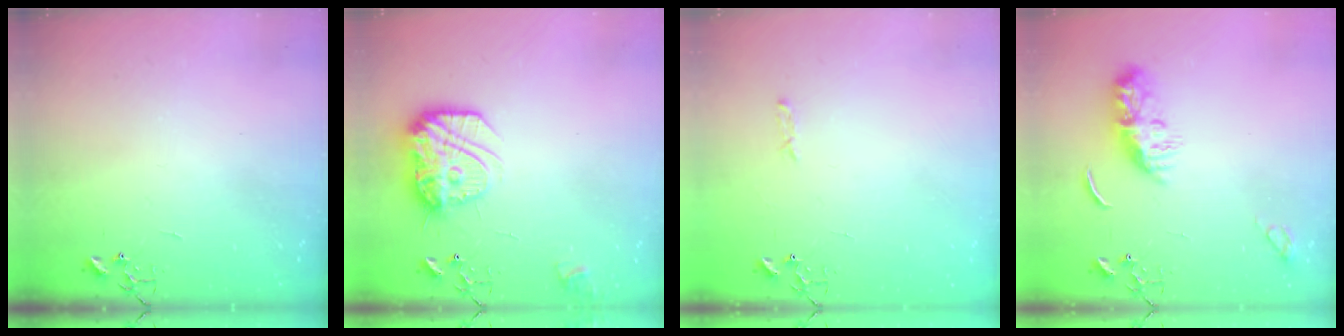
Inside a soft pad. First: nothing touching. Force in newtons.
{"total": 16.5, "press": 16.5, "slide": 1.4}
{"total": 3.3, "press": 3.3, "slide": 0.4}
{"total": 8.9, "press": 8.9, "slide": 0.6}